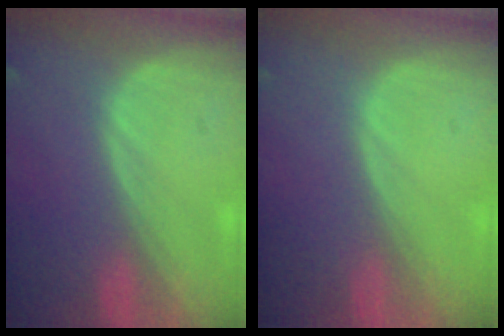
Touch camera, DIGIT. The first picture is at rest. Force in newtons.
{"total": 0.0}